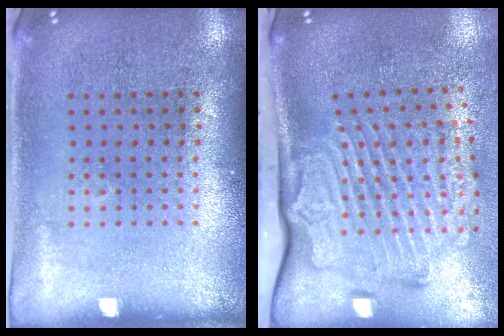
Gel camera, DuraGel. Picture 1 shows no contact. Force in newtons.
{"total": 3.5, "press": 2.4, "slide": 2.5}